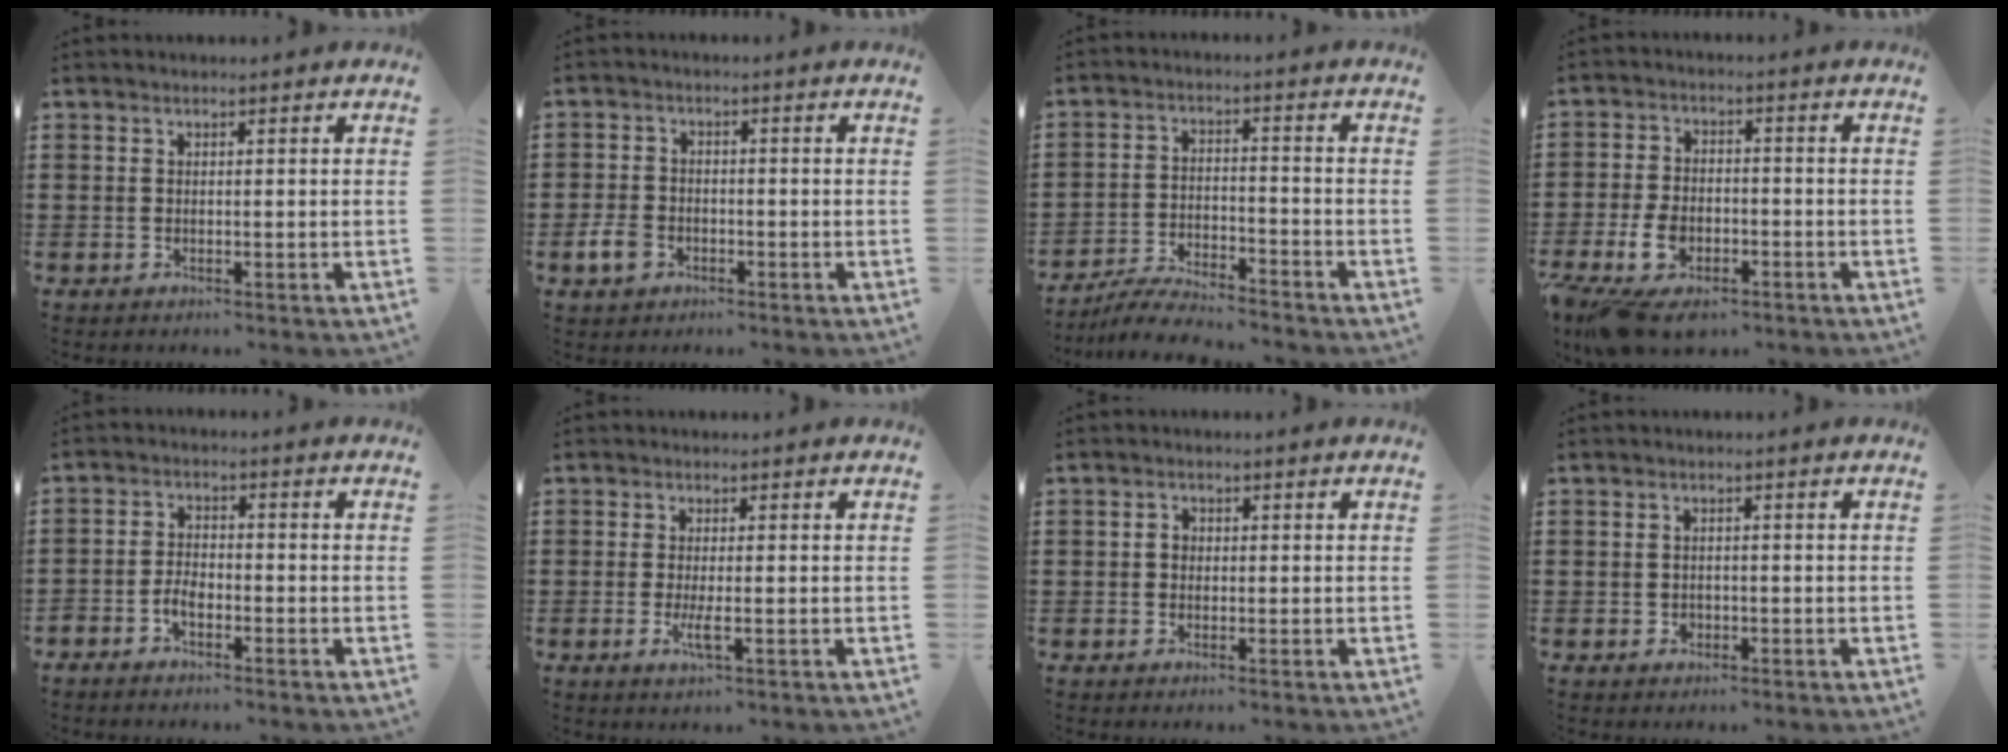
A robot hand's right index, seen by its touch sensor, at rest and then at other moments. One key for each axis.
{"total": 3.8, "fx": -1.8, "fy": 2.6, "fz": 2.1, "tx": -0.062, "ty": -0.005, "tz": -0.040}
{"total": 5.4, "fx": -5.2, "fy": 0.2, "fz": 1.4, "tx": -0.030, "ty": 0.000, "tz": -0.102}
{"total": 6.5, "fx": -3.7, "fy": 3.6, "fz": 3.9, "tx": -0.101, "ty": 0.000, "tz": -0.074}
{"total": 2.8, "fx": -1.7, "fy": 1.3, "fz": 1.7, "tx": -0.040, "ty": 0.004, "tz": -0.036}
{"total": 2.9, "fx": -0.7, "fy": 0.5, "fz": 2.7, "tx": -0.062, "ty": -0.008, "tz": -0.017}
{"total": 1.2, "fx": 0.0, "fy": 1.1, "fz": 0.6, "tx": -0.013, "ty": 0.005, "tz": -0.001}
{"total": 1.1, "fx": -0.4, "fy": 0.9, "fz": 0.4, "tx": -0.010, "ty": 0.002, "tz": -0.009}